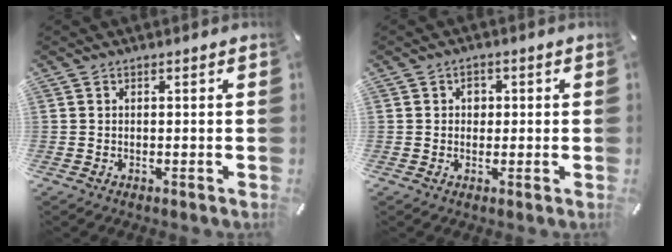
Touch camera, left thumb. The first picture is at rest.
{"total": 2.5, "force": [0.0, 2.1, 1.2], "torque": [-0.002, -0.002, -0.010]}